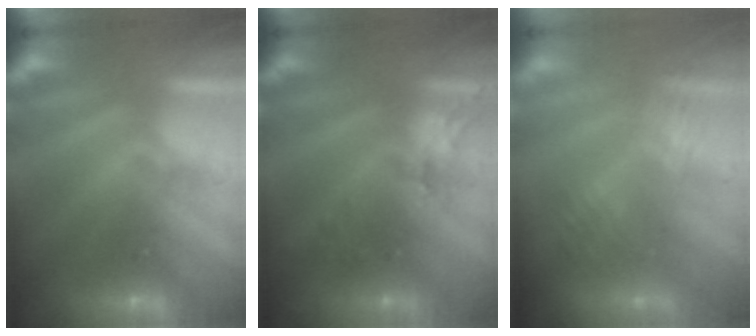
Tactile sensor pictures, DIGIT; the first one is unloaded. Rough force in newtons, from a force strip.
{"total": 2.6}
{"total": 2.5}